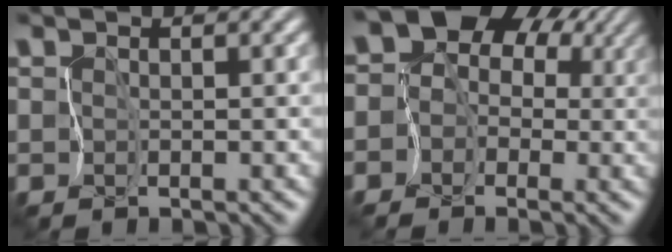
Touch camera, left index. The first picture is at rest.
{"total": 10.0, "force": [1.7, 8.9, 4.3], "torque": [-0.077, 0.040, -0.005]}